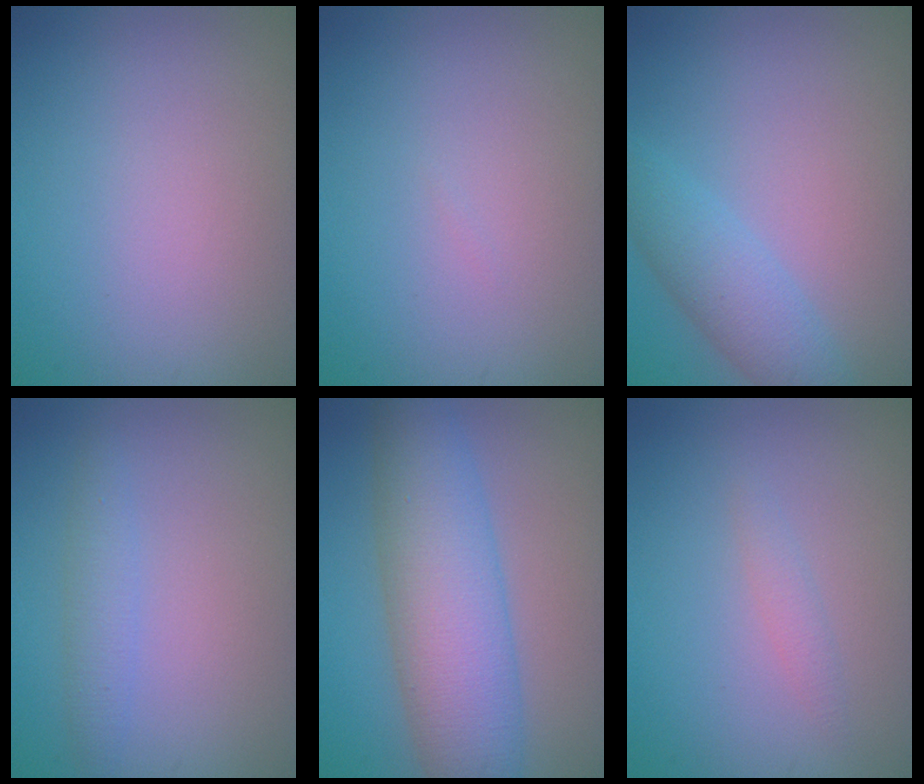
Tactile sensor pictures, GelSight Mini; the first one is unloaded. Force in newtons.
{"total": 0.0}
{"total": 3.6, "press": 3.6, "slide": 0.0}
{"total": 1.8, "press": 1.8, "slide": 0.1}
{"total": 8.6, "press": 8.6, "slide": 0.5}
{"total": 1.0, "press": 1.0, "slide": 0.1}